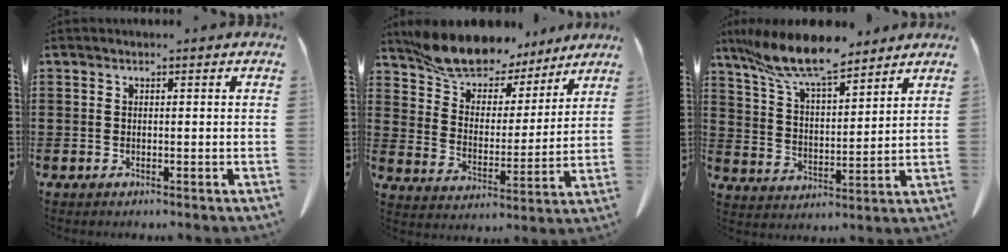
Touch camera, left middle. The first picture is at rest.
{"total": 9.6, "force": [9.0, 2.8, 2.1], "torque": [-0.085, -0.053, 0.170]}
{"total": 11.5, "force": [9.5, 2.1, 6.0], "torque": [-0.148, -0.036, 0.173]}